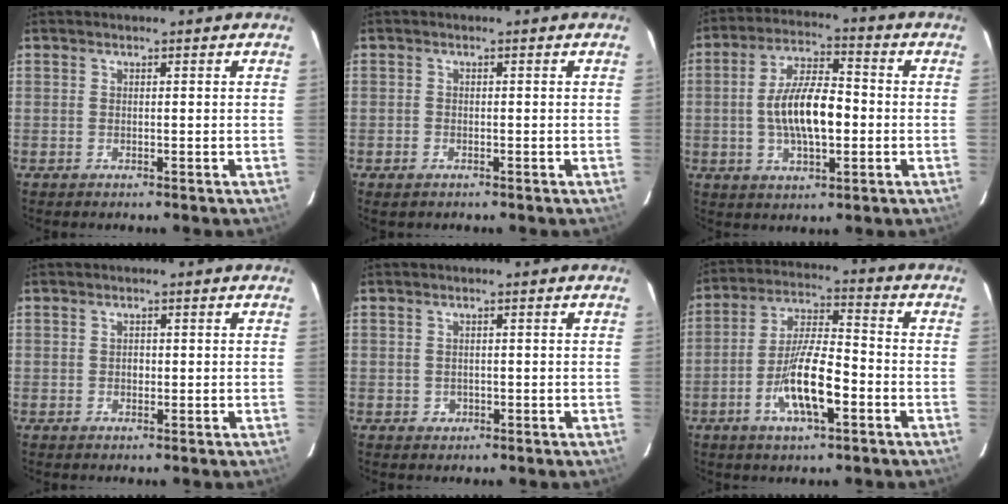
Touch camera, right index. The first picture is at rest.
{"total": 1.5, "force": [-1.0, 0.9, 0.6], "torque": [-0.011, -0.002, -0.019]}
{"total": 11.8, "force": [-1.3, 4.7, 10.7], "torque": [-0.203, 0.007, -0.021]}
{"total": 1.0, "force": [0.0, 0.9, 0.4], "torque": [-0.005, 0.003, 0.001]}
{"total": 1.5, "force": [-0.3, 1.5, 0.2], "torque": [0.001, 0.002, 0.000]}
{"total": 11.7, "force": [-4.6, 3.1, 10.3], "torque": [-0.206, -0.004, -0.083]}